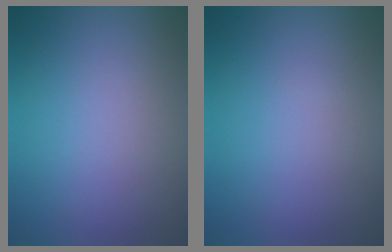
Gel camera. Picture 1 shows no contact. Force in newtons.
{"total": 0.0}